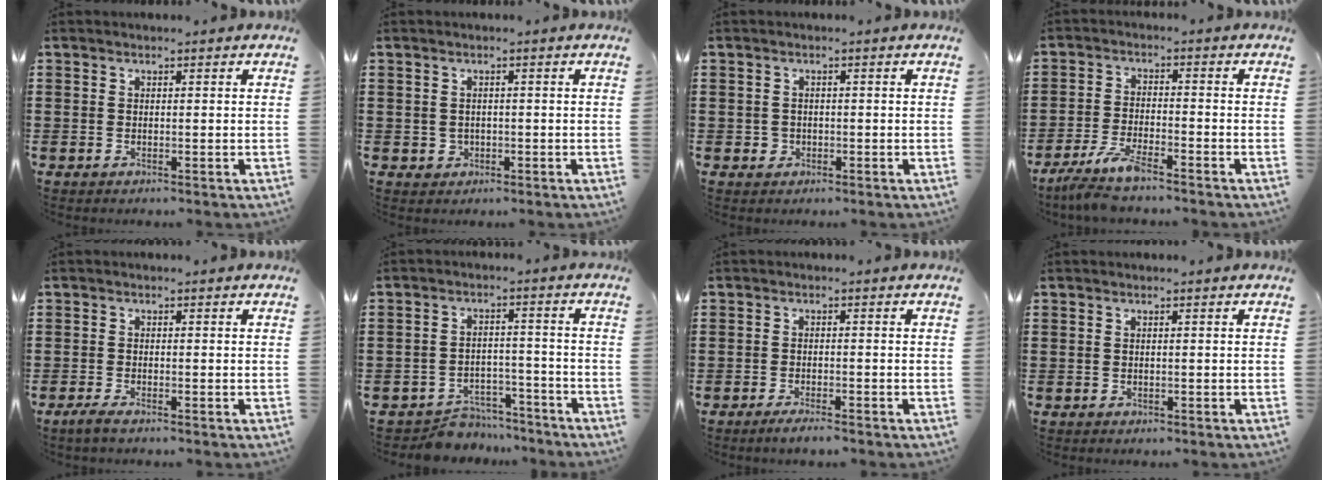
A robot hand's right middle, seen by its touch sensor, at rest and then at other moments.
{"total": 1.1, "force": [-0.1, 1.1, 0.3], "torque": [-0.009, 0.006, -0.004]}
{"total": 1.1, "force": [-0.2, 1.1, 0.3], "torque": [-0.008, 0.005, -0.006]}
{"total": 5.8, "force": [-4.8, 0.5, 3.1], "torque": [-0.078, -0.014, -0.096]}
{"total": 1.3, "force": [-0.9, 0.1, 0.9], "torque": [-0.016, -0.002, -0.016]}
{"total": 5.0, "force": [-4.9, 1.1, 0.0], "torque": [-0.002, 0.013, -0.102]}
{"total": 1.6, "force": [-1.4, 0.0, 0.8], "torque": [-0.013, -0.002, -0.025]}
{"total": 0.0}